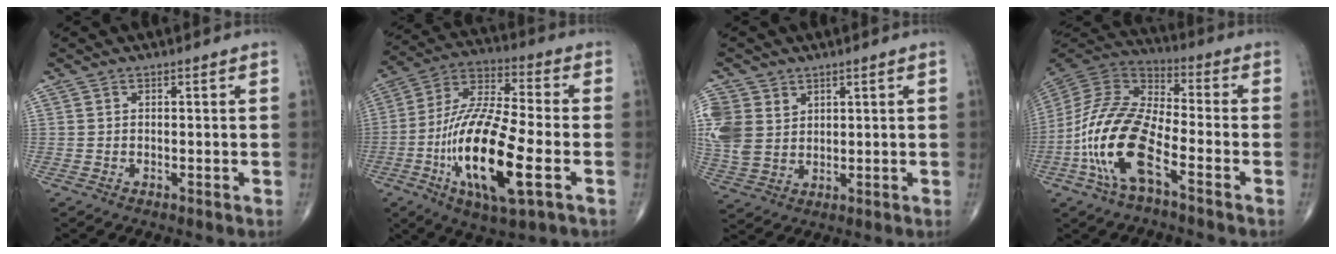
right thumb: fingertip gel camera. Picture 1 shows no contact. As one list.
[{"total": 22.0, "force": [-6.0, 6.6, 20.1], "torque": [-0.397, 0.017, -0.099]}, {"total": 10.4, "force": [3.3, 8.2, 5.4], "torque": [-0.124, -0.005, 0.076]}, {"total": 16.9, "force": [-6.7, 6.5, 14.1], "torque": [-0.298, 0.037, -0.134]}]